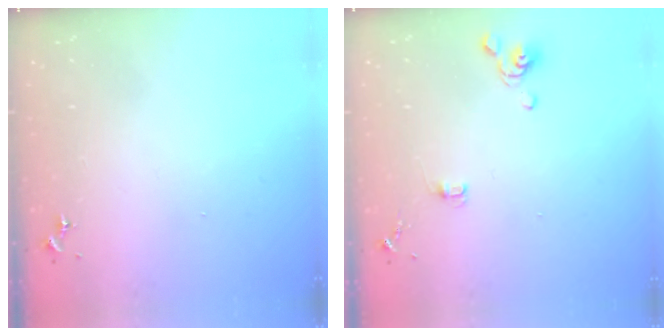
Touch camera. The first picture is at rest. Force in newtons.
{"total": 4.1, "press": 3.9, "slide": 1.4}